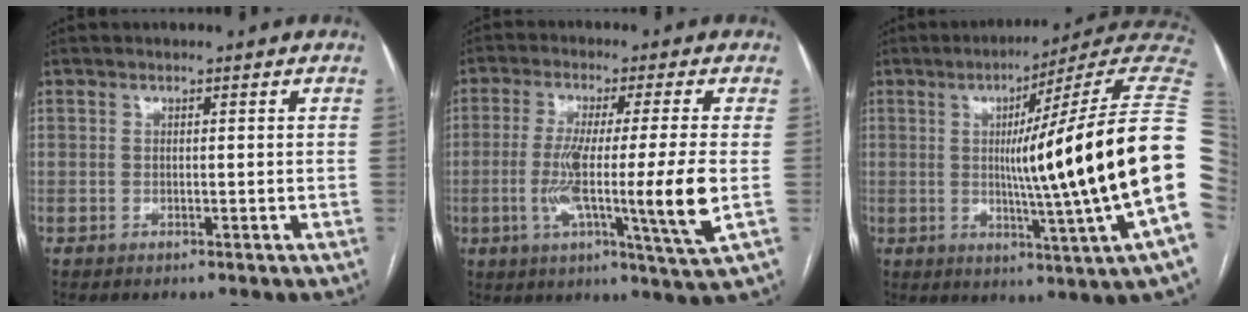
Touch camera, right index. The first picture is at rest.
{"total": 13.6, "force": [-2.1, -1.2, 13.4], "torque": [-0.246, -0.028, -0.044]}
{"total": 24.8, "force": [0.5, -2.2, 24.7], "torque": [-0.236, 0.002, -0.015]}